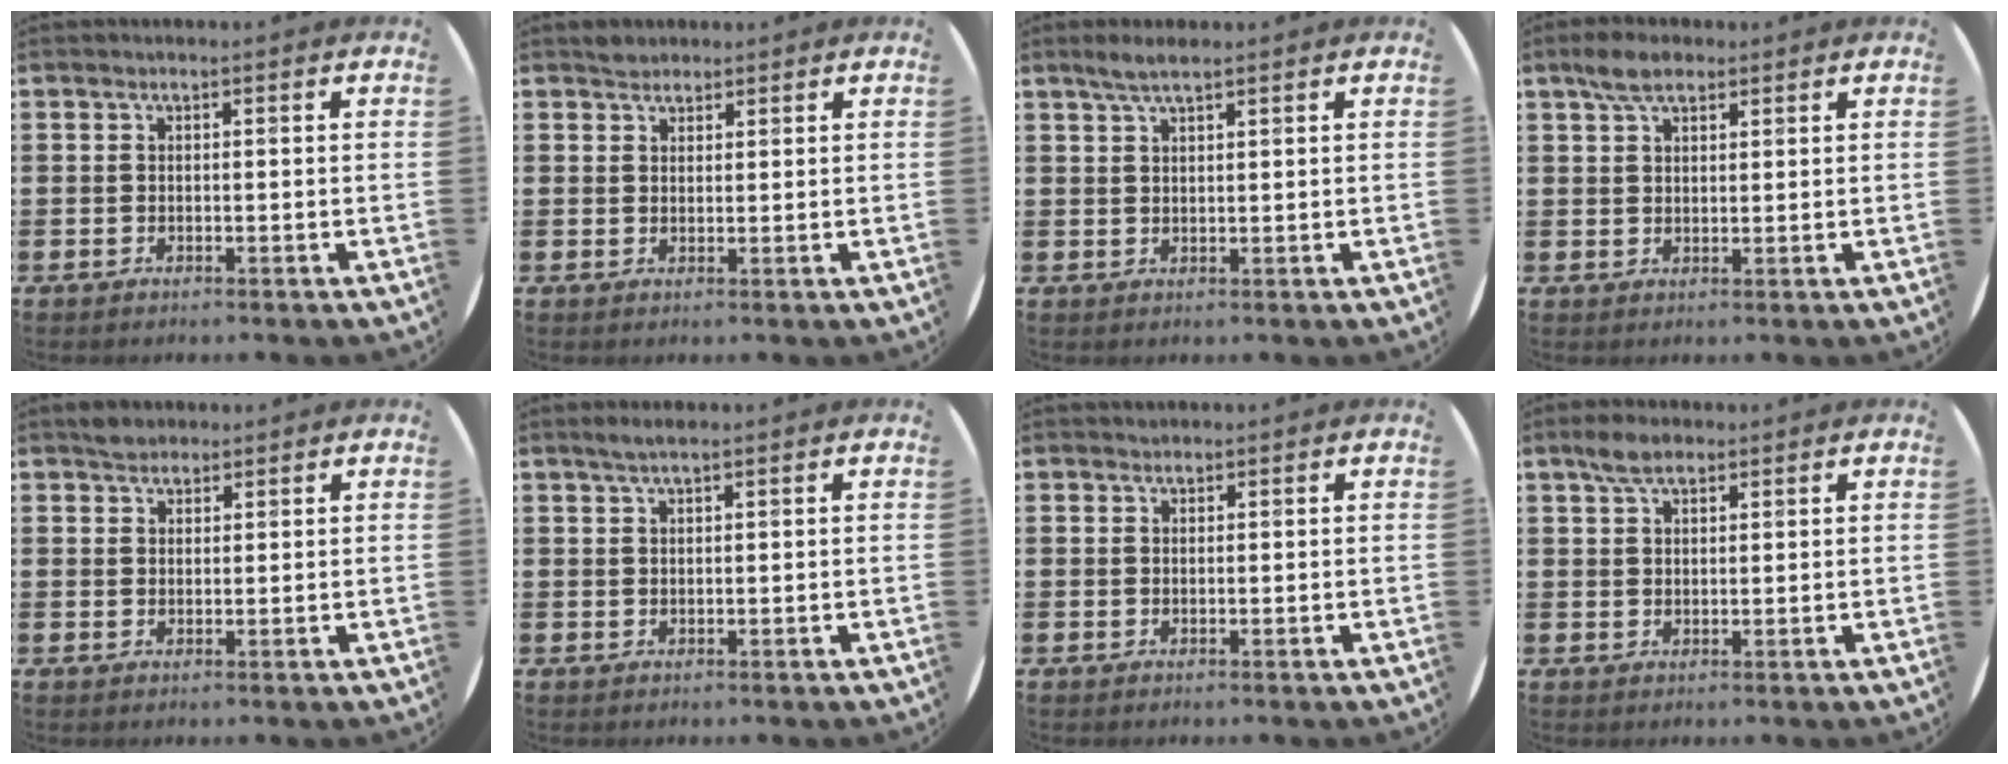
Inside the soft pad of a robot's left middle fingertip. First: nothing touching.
{"total": 1.7, "force": [1.6, 0.6, -0.2], "torque": [0.000, 0.004, 0.032]}
{"total": 2.5, "force": [2.0, 0.2, 1.5], "torque": [-0.031, 0.004, 0.035]}
{"total": 4.0, "force": [3.0, 1.8, 1.9], "torque": [-0.035, 0.005, 0.054]}
{"total": 2.0, "force": [1.8, 0.8, -0.1], "torque": [0.007, 0.001, 0.035]}
{"total": 1.7, "force": [1.3, 0.1, 1.1], "torque": [-0.021, 0.004, 0.023]}
{"total": 0.6, "force": [0.5, 0.1, -0.1], "torque": [0.003, 0.004, 0.010]}
{"total": 3.7, "force": [2.8, 1.6, 1.8], "torque": [-0.031, 0.004, 0.049]}